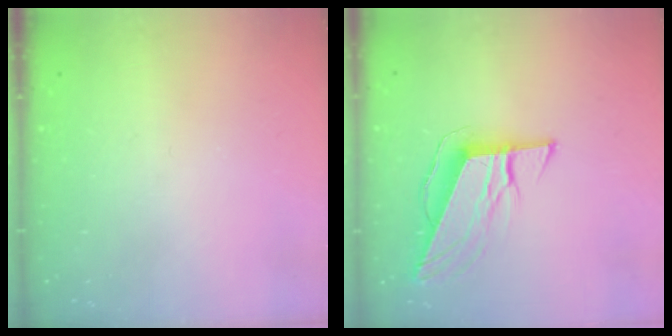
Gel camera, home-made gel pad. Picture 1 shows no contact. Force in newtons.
{"total": 10.0, "press": 9.7, "slide": 2.5}